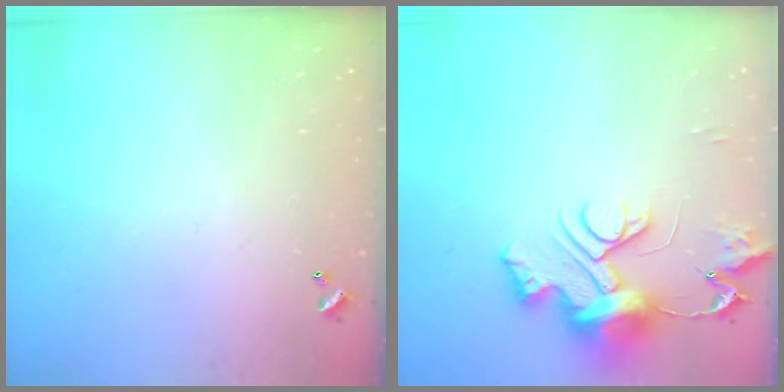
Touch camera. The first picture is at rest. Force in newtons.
{"total": 13.0, "press": 13.0, "slide": 0.8}